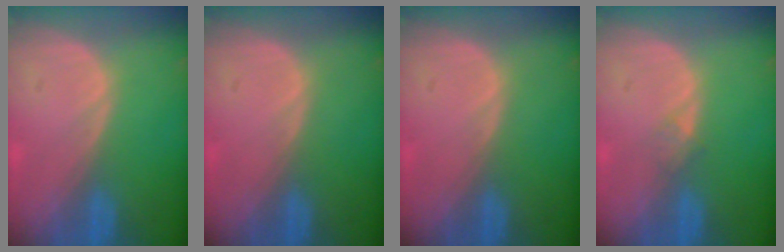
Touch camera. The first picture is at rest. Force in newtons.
{"total": 0.0}
{"total": 0.0}
{"total": 1.1, "press": 1.0, "slide": 0.1}